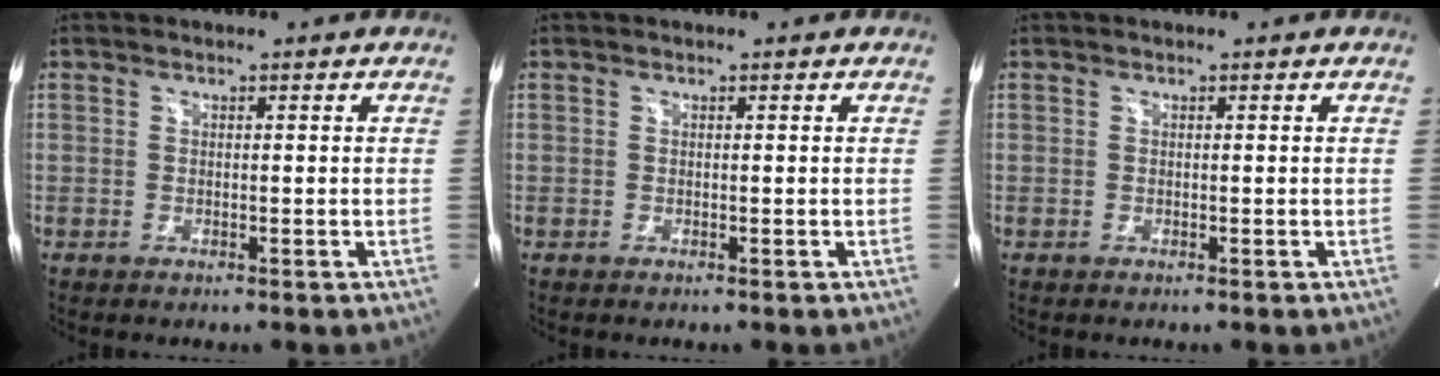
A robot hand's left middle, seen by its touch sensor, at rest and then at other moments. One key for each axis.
{"total": 0.0}
{"total": 0.0}